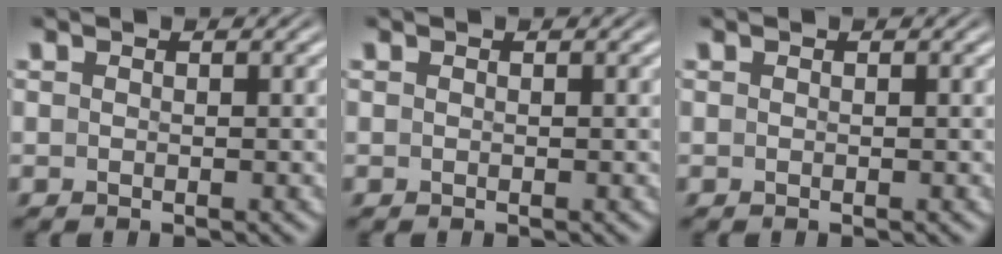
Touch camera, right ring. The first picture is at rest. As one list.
[{"total": 0.0}, {"total": 0.0}]